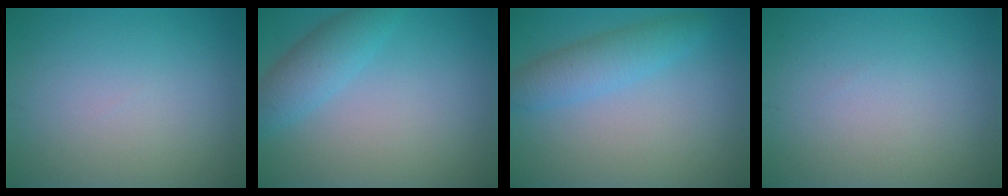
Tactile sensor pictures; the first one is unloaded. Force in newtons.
{"total": 3.2, "press": 3.1, "slide": 0.2}
{"total": 3.3, "press": 3.3, "slide": 0.0}
{"total": 0.0}